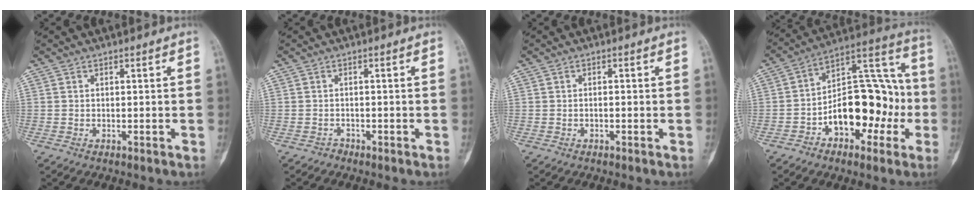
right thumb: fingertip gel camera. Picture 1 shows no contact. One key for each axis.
{"total": 0.9, "fx": -0.7, "fy": 0.5, "fz": -0.2, "tx": 0.002, "ty": 0.001, "tz": -0.017}
{"total": 0.6, "fx": -0.2, "fy": 0.3, "fz": 0.5, "tx": -0.010, "ty": 0.004, "tz": -0.003}
{"total": 18.9, "fx": -4.6, "fy": 11.2, "fz": 14.6, "tx": -0.179, "ty": 0.064, "tz": -0.065}